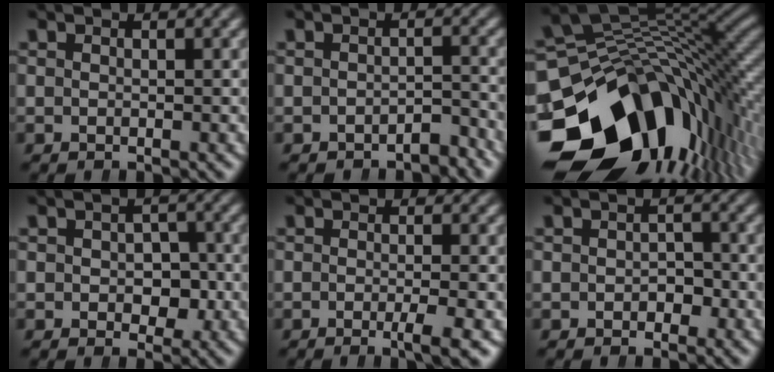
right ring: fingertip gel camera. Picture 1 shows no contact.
{"total": 2.4, "force": [-2.4, 0.3, 0.0], "torque": [0.020, -0.002, -0.041]}
{"total": 26.5, "force": [-7.0, 16.5, 19.5], "torque": [-0.288, -0.052, -0.083]}
{"total": 3.0, "force": [-0.5, 2.5, 1.6], "torque": [-0.012, -0.006, -0.005]}
{"total": 2.2, "force": [-0.9, -0.3, 2.0], "torque": [-0.021, 0.006, -0.021]}
{"total": 1.4, "force": [-0.9, 1.1, 0.4], "torque": [0.007, -0.004, -0.011]}